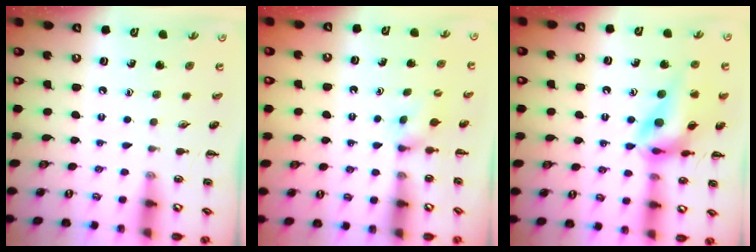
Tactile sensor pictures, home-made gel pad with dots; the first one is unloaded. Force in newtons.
{"total": 2.9, "press": 2.7, "slide": 1.1}
{"total": 16.0, "press": 15.8, "slide": 2.1}